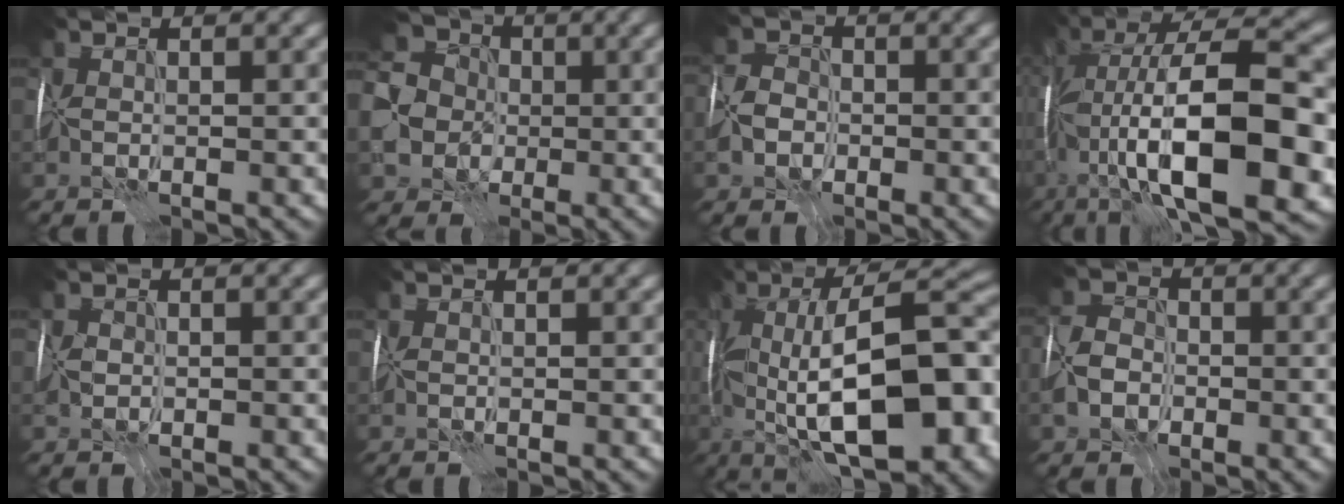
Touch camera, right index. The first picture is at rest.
{"total": 6.5, "force": [-1.4, 5.7, 2.9], "torque": [-0.078, -0.004, -0.033]}
{"total": 3.7, "force": [-1.7, 2.8, 1.8], "torque": [-0.039, -0.002, -0.038]}
{"total": 17.1, "force": [-4.5, 6.0, 15.4], "torque": [-0.253, 0.023, -0.079]}
{"total": 1.2, "force": [-0.7, 0.8, 0.4], "torque": [-0.010, 0.001, -0.013]}
{"total": 0.0}
{"total": 15.0, "force": [-3.8, 5.2, 13.6], "torque": [-0.175, 0.008, -0.069]}
{"total": 4.2, "force": [-1.9, 3.1, 2.1], "torque": [-0.045, 0.000, -0.047]}